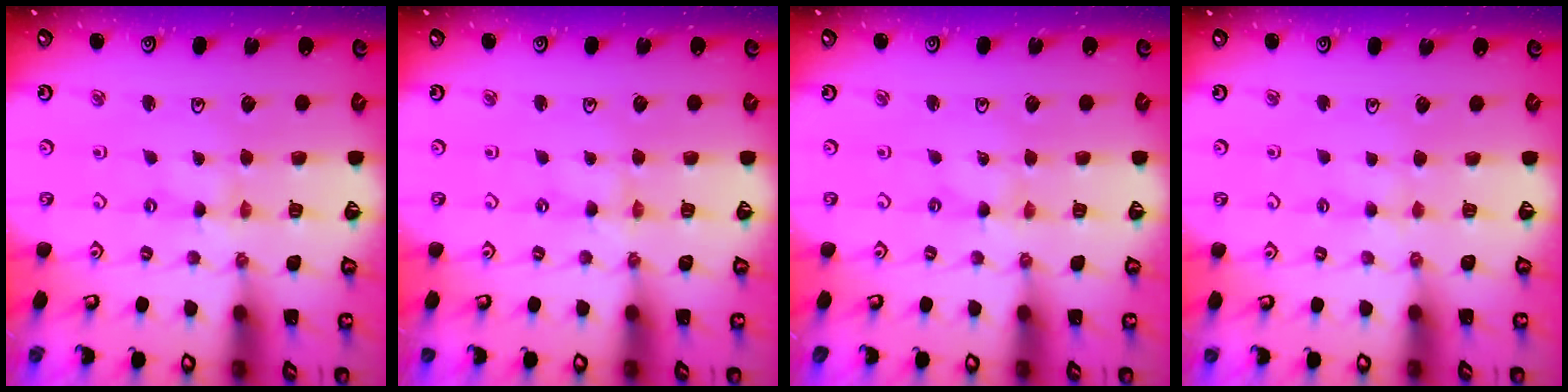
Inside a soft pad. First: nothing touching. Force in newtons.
{"total": 0.0}
{"total": 0.0}
{"total": 2.4, "press": 2.4, "slide": 0.5}